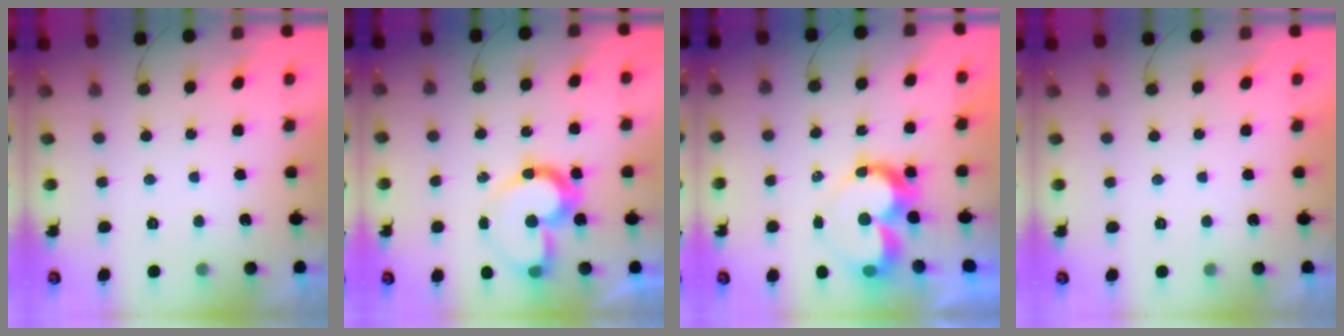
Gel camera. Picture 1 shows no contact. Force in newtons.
{"total": 13.1, "press": 13.0, "slide": 2.1}
{"total": 10.0, "press": 10.0, "slide": 0.8}
{"total": 1.8, "press": 1.8, "slide": 0.0}